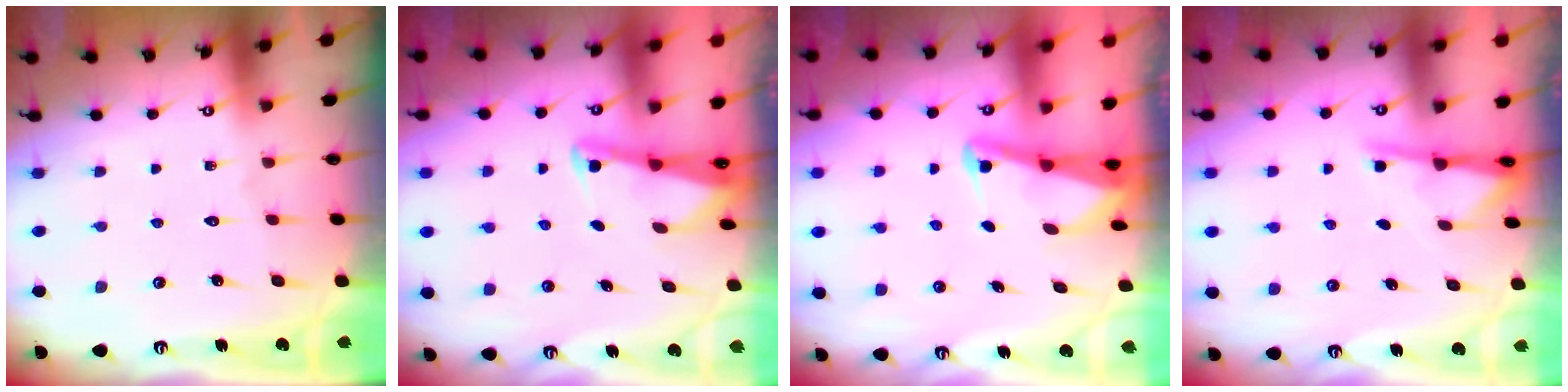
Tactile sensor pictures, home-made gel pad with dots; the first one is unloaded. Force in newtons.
{"total": 2.3, "press": 2.3, "slide": 0.3}
{"total": 2.5, "press": 2.4, "slide": 0.6}
{"total": 2.6, "press": 2.6, "slide": 0.4}